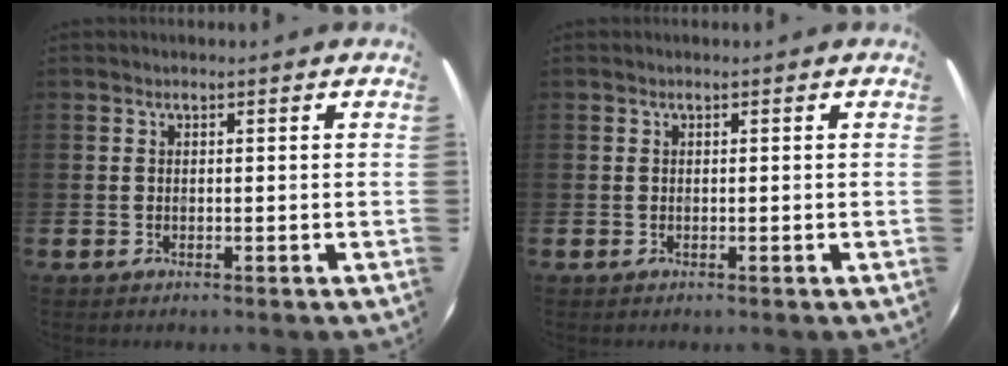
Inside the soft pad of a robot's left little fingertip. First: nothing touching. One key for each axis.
{"total": 0.0}